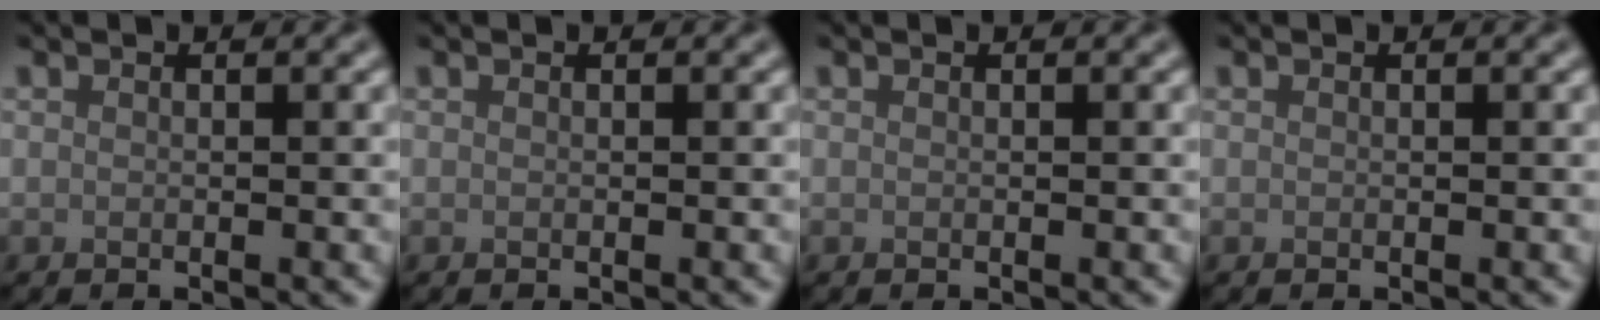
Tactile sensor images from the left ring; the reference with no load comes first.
{"total": 0.0}
{"total": 0.0}
{"total": 0.0}